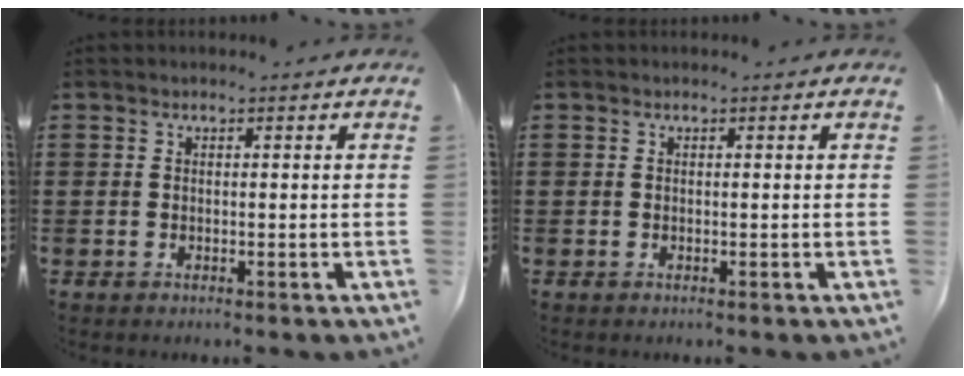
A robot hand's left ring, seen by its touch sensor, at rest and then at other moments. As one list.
[{"total": 0.0}]